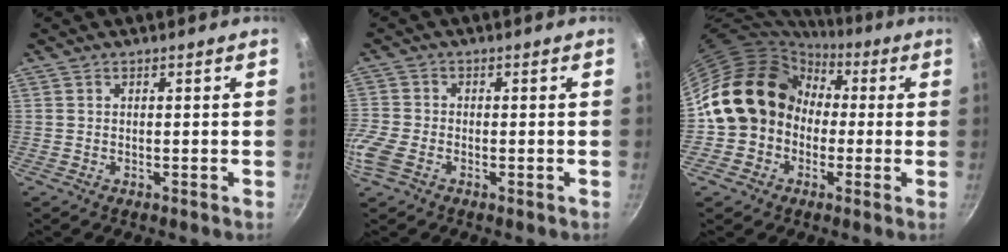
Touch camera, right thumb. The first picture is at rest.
{"total": 6.3, "force": [-2.7, 4.1, 4.0], "torque": [-0.102, 0.000, -0.066]}
{"total": 15.3, "force": [0.3, 13.2, 7.8], "torque": [-0.096, 0.048, -0.005]}